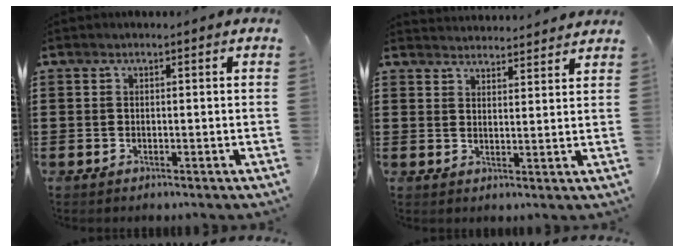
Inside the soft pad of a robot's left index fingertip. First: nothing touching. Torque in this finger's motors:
{"motor_torque": [-0.02, -0.01, 0.05, -0.01]}